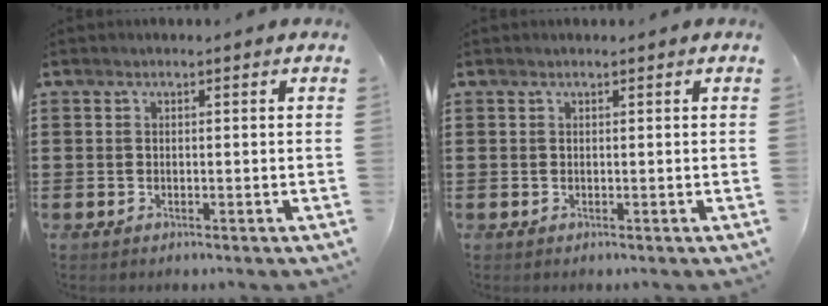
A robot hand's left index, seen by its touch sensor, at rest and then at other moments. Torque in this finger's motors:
{"motor_torque": [-0.23, 0.02, -0.01, -0.01]}